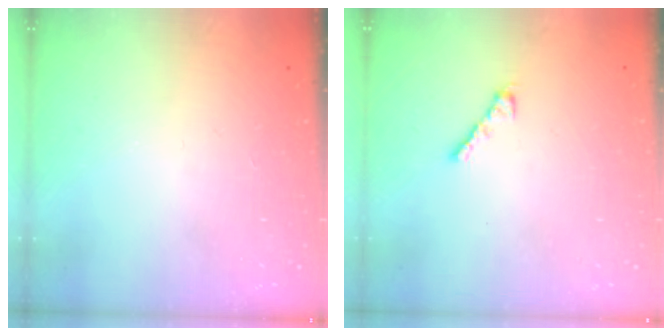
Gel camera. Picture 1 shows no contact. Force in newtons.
{"total": 4.1, "press": 4.1, "slide": 0.9}